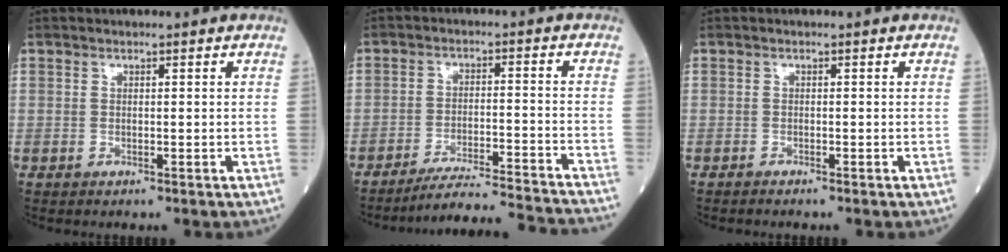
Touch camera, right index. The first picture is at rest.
{"total": 15.8, "force": [-15.0, -1.2, 4.8], "torque": [-0.062, -0.024, -0.215]}
{"total": 0.7, "force": [-0.7, -0.1, 0.2], "torque": [-0.005, -0.001, -0.013]}